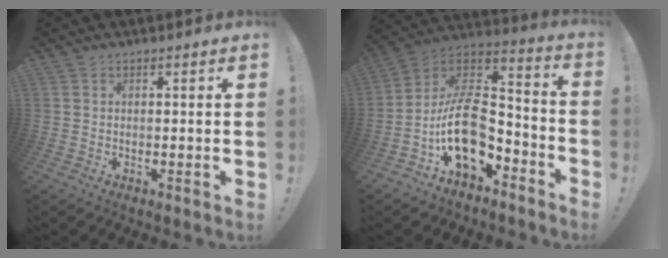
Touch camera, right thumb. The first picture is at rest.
{"total": 19.2, "force": [-6.0, 12.1, 13.6], "torque": [-0.244, 0.026, -0.093]}